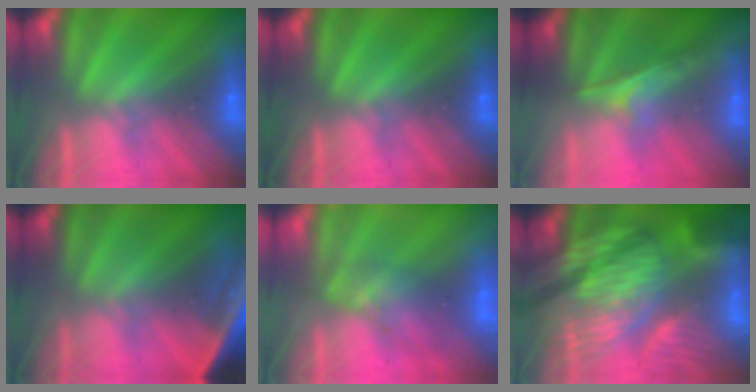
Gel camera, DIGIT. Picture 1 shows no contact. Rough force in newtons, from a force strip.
{"total": 0.0}
{"total": 1.9}
{"total": 6.3}
{"total": 2.6}
{"total": 8.1}